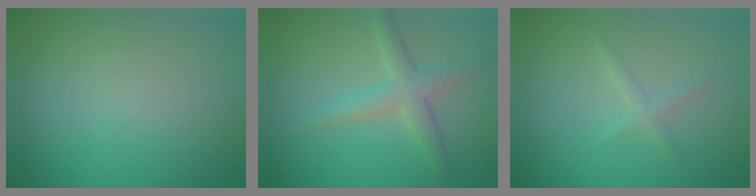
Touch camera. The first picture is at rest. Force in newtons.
{"total": 2.9, "press": 2.9, "slide": 0.1}
{"total": 1.1, "press": 1.1, "slide": 0.0}